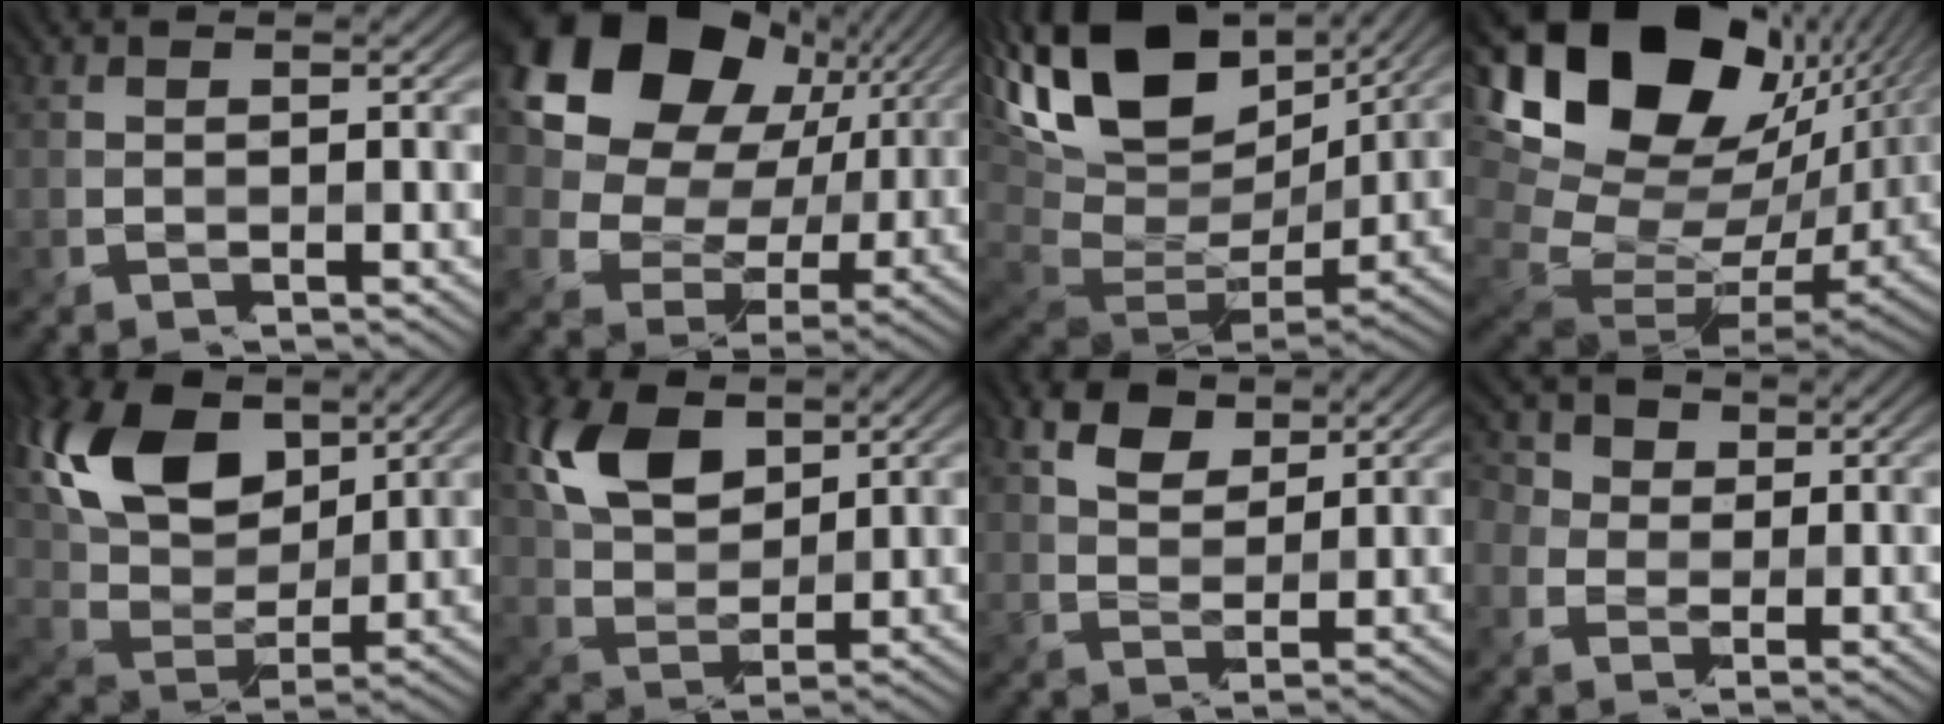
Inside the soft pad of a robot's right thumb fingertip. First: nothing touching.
{"total": 16.8, "force": [5.9, 12.2, 10.0], "torque": [-0.207, 0.023, 0.109]}
{"total": 18.5, "force": [7.7, 9.9, 13.5], "torque": [-0.304, 0.027, 0.138]}
{"total": 19.7, "force": [7.7, 11.6, 13.9], "torque": [-0.278, -0.003, 0.181]}
{"total": 14.6, "force": [6.2, 8.6, 10.1], "torque": [-0.229, 0.024, 0.114]}
{"total": 9.9, "force": [4.3, 5.7, 6.9], "torque": [-0.171, 0.015, 0.085]}
{"total": 5.1, "force": [3.0, 2.7, 3.2], "torque": [-0.071, 0.005, 0.053]}
{"total": 8.0, "force": [2.4, 6.2, 4.3], "torque": [-0.127, 0.035, 0.024]}